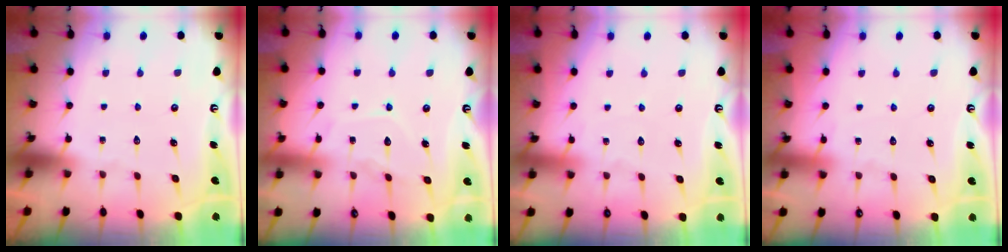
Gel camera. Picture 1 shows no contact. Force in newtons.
{"total": 8.0, "press": 7.9, "slide": 0.8}
{"total": 3.8, "press": 3.7, "slide": 0.4}
{"total": 2.6, "press": 2.6, "slide": 0.5}